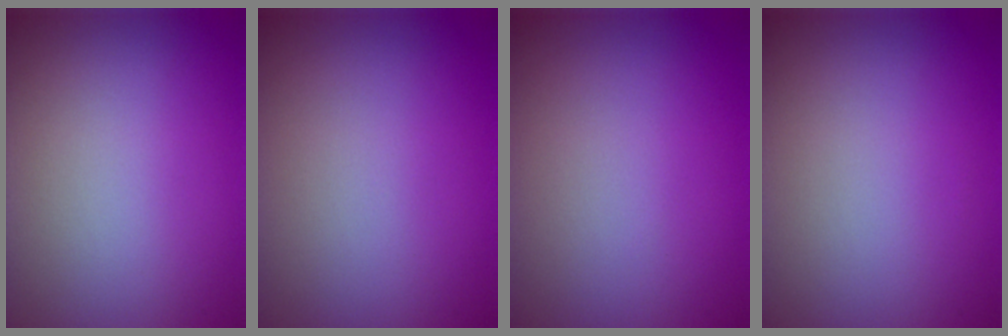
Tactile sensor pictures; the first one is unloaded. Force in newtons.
{"total": 0.0}
{"total": 0.0}
{"total": 0.0}